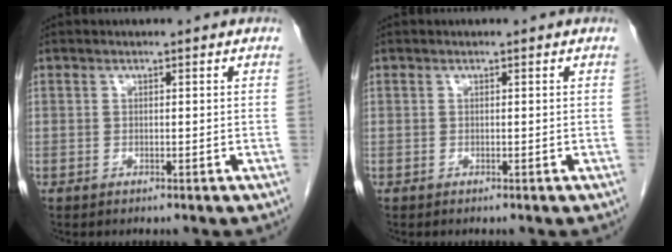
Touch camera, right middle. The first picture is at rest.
{"total": 0.0}